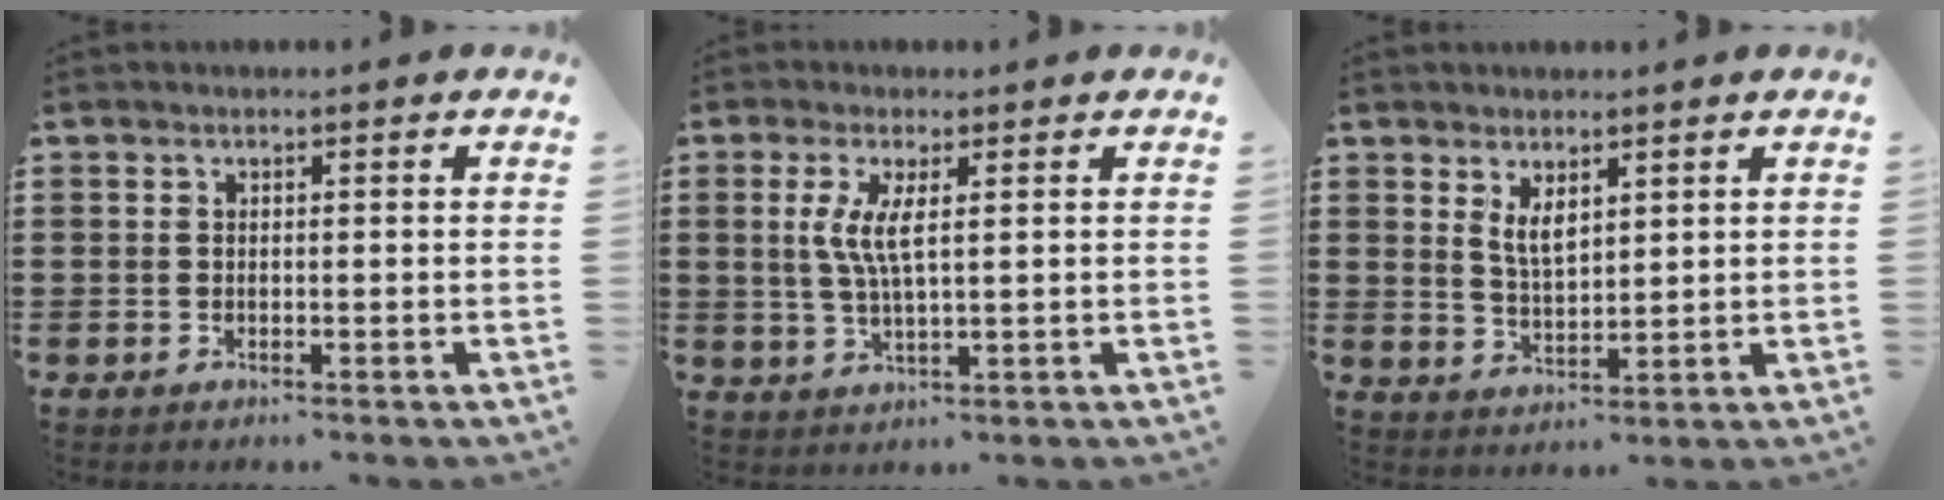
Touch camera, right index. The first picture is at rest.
{"total": 5.0, "force": [1.1, 1.0, 4.8], "torque": [-0.103, -0.003, 0.015]}
{"total": 3.6, "force": [2.0, 1.6, 2.5], "torque": [-0.052, 0.004, 0.037]}